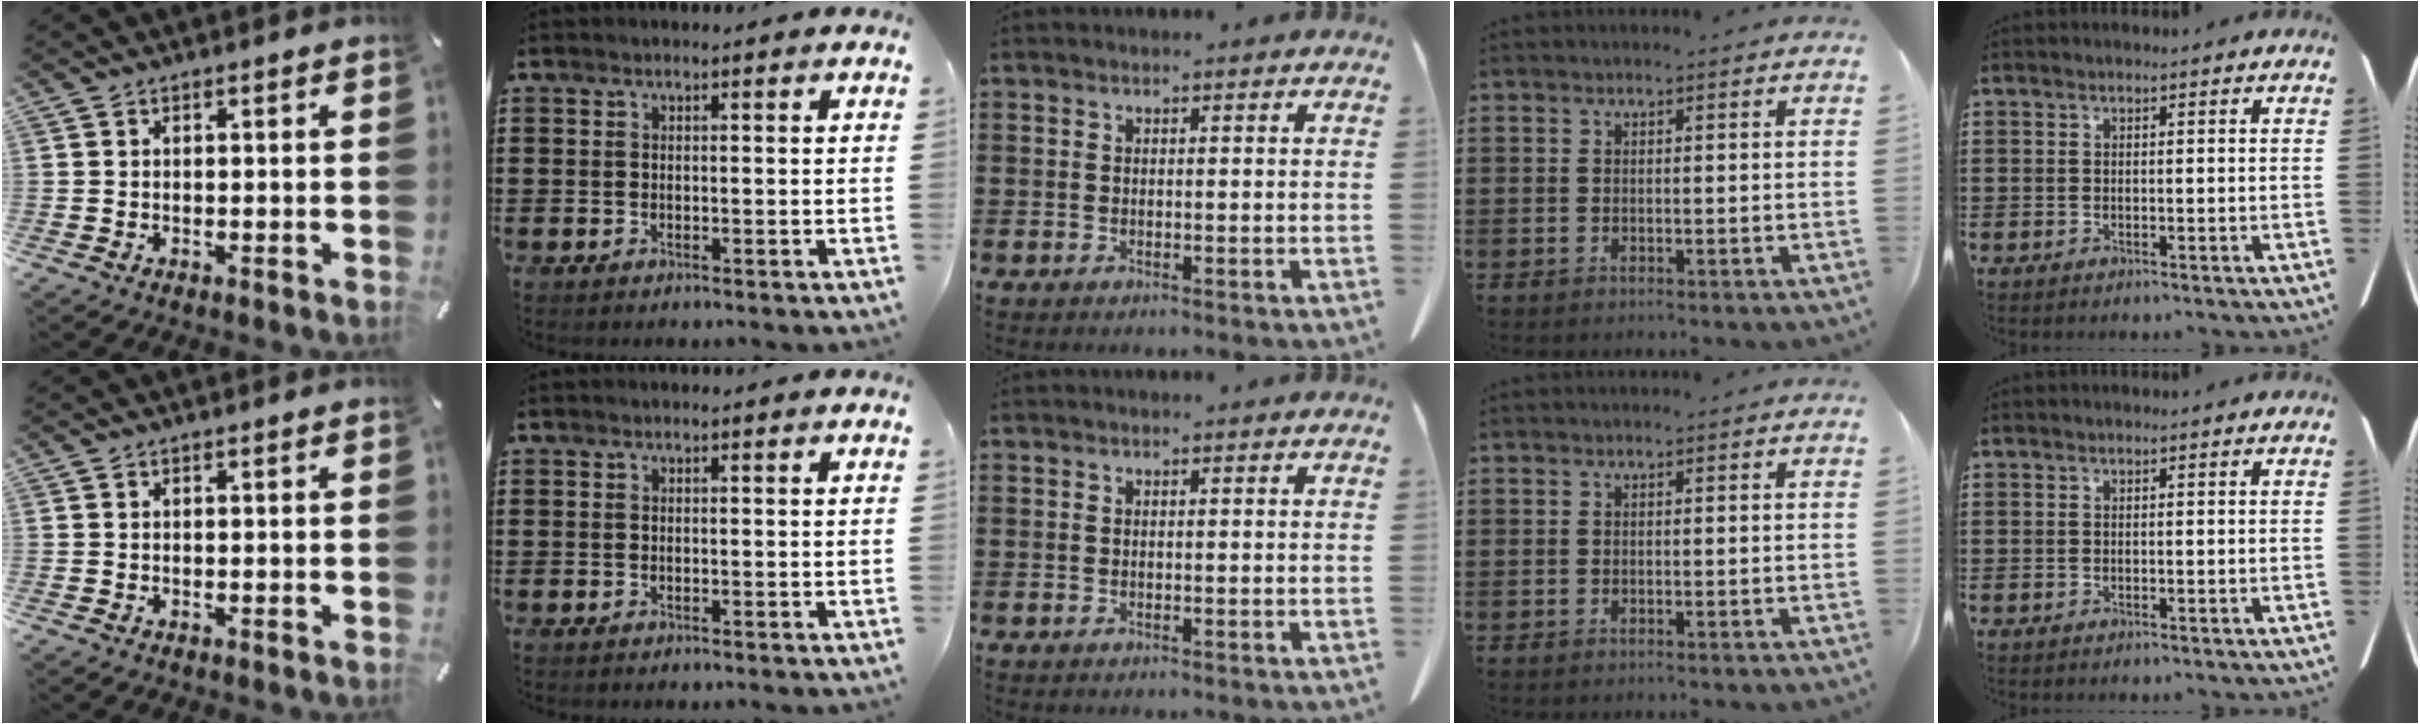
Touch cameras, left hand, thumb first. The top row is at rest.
{}